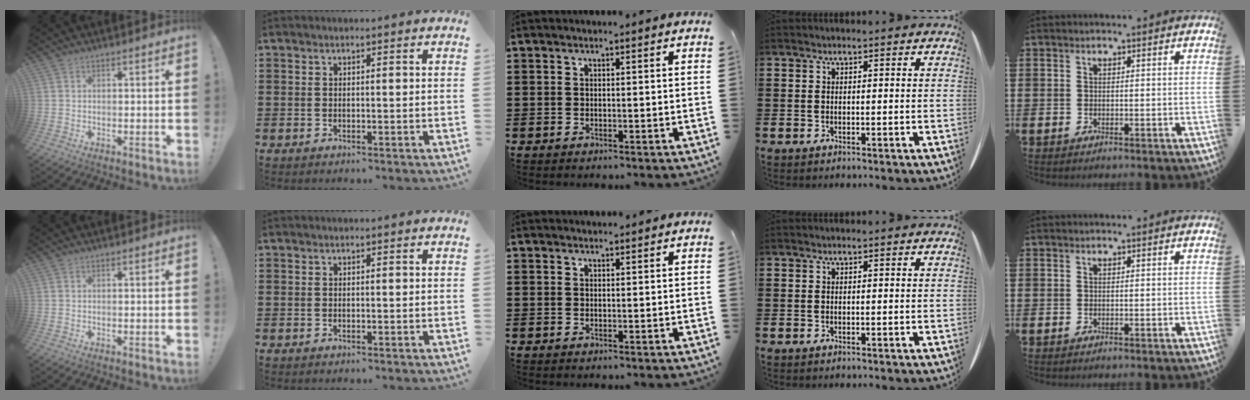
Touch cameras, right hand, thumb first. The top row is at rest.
{"middle": {"total": 0.8, "force": [0.8, 0.0, 0.0], "torque": [-0.003, -0.003, 0.016]}}